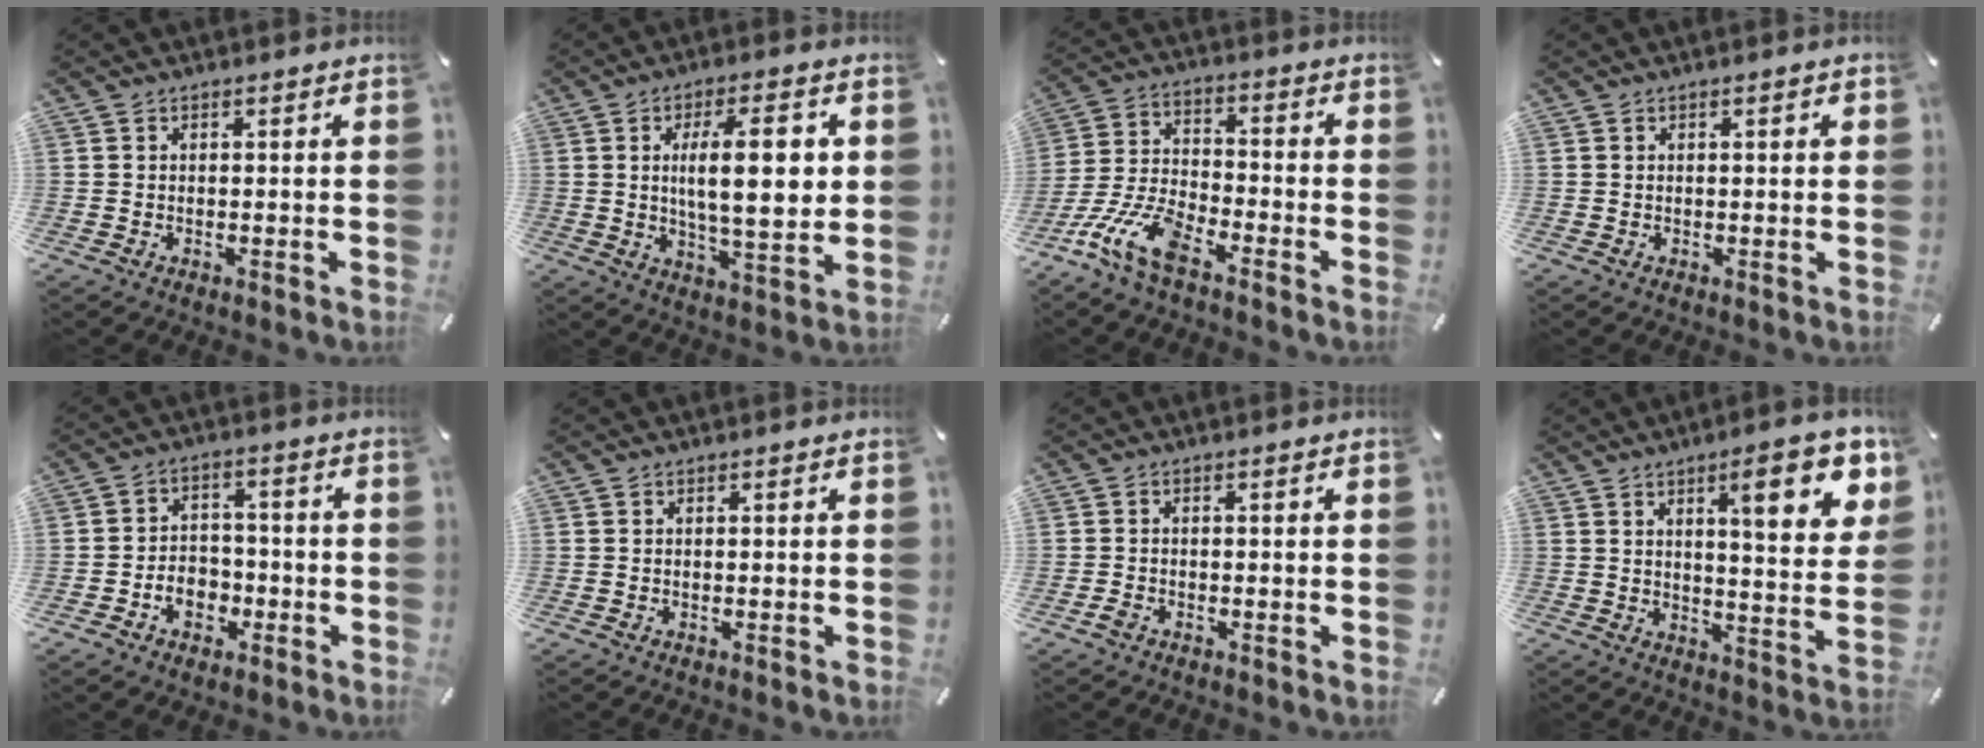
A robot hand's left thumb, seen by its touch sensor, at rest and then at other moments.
{"total": 14.6, "force": [2.6, 4.9, 13.5], "torque": [-0.201, -0.003, 0.036]}
{"total": 12.9, "force": [-8.7, 4.3, 8.5], "torque": [-0.183, 0.025, -0.160]}
{"total": 1.2, "force": [0.3, 0.2, 1.1], "torque": [-0.014, -0.001, 0.003]}
{"total": 6.8, "force": [-2.5, 5.4, 3.3], "torque": [-0.053, 0.015, -0.043]}
{"total": 0.0}
{"total": 1.1, "force": [-0.8, 0.6, 0.6], "torque": [-0.010, 0.000, -0.015]}
{"total": 14.7, "force": [7.3, 4.0, 12.1], "torque": [-0.166, -0.033, 0.110]}